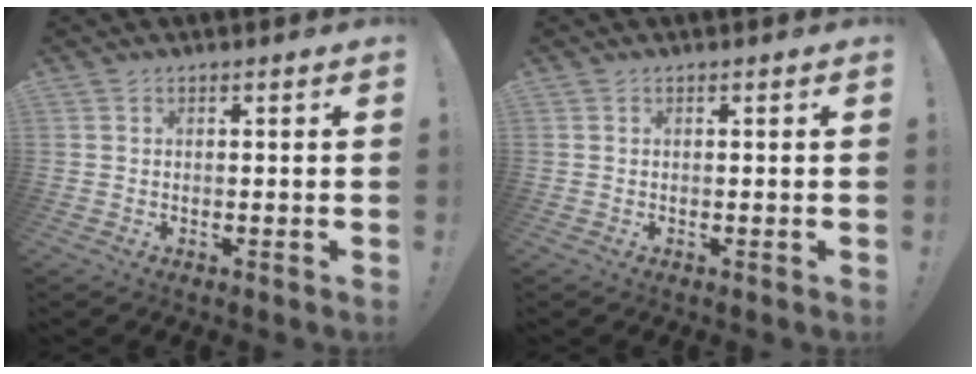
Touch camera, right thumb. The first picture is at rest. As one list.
[{"total": 0.0}]